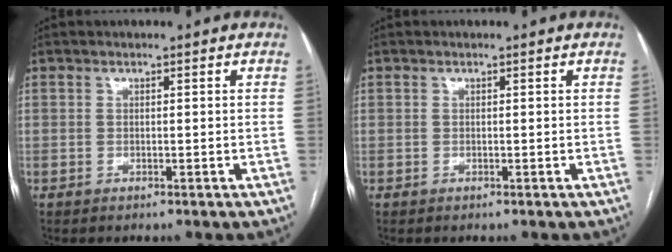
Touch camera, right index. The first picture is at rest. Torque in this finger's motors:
{"motor_torque": [0.05, -0.05, 0.04, 0.00]}